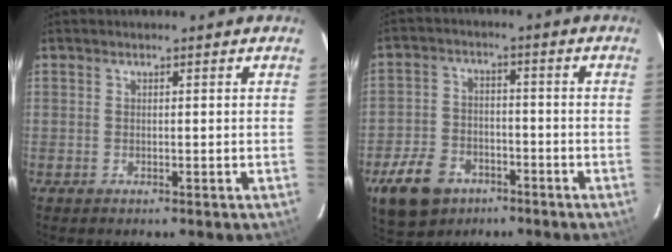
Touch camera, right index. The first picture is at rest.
{"total": 12.0, "force": [-6.9, 8.0, 5.5], "torque": [-0.149, 0.009, -0.107]}